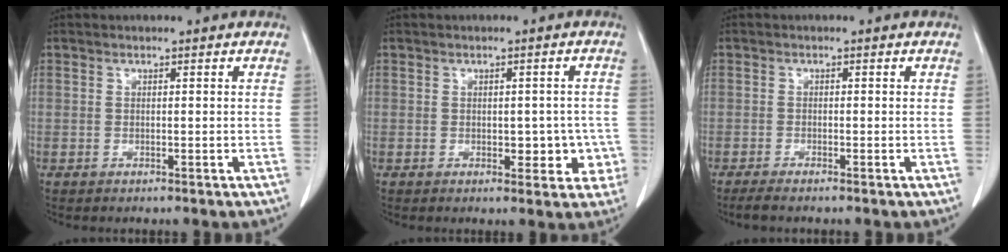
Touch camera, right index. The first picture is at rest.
{"total": 4.4, "force": [-0.9, 2.7, 3.4], "torque": [-0.023, 0.011, -0.003]}
{"total": 2.3, "force": [-1.9, 0.0, 1.3], "torque": [-0.024, -0.005, -0.033]}